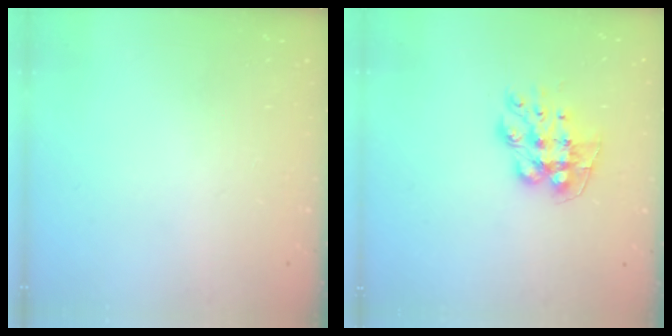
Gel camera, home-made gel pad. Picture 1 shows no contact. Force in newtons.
{"total": 9.9, "press": 9.8, "slide": 0.5}